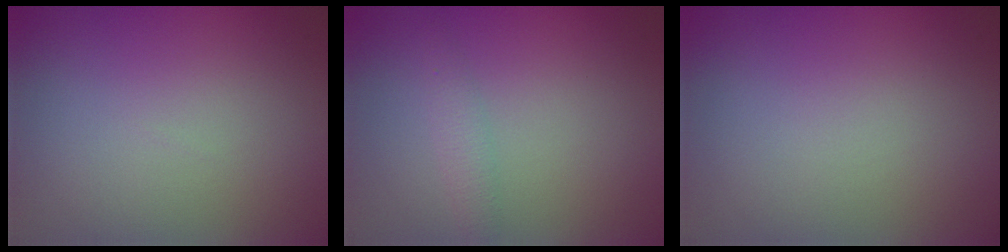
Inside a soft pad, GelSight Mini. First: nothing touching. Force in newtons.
{"total": 1.3, "press": 1.3, "slide": 0.0}
{"total": 0.0}